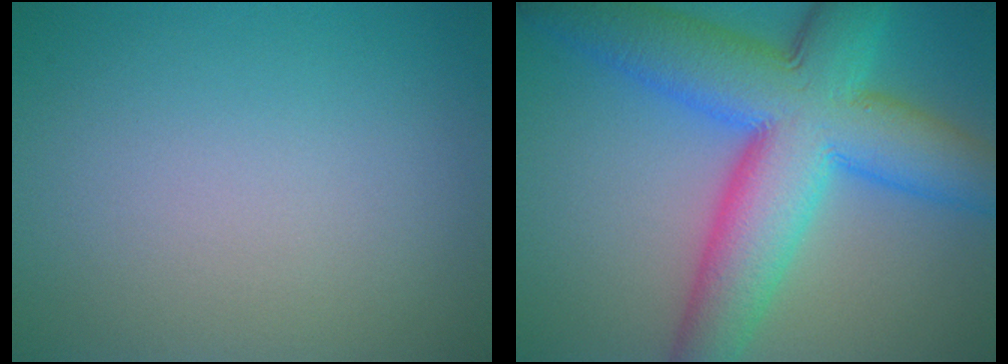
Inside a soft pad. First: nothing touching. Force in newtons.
{"total": 12.7, "press": 12.7, "slide": 0.3}